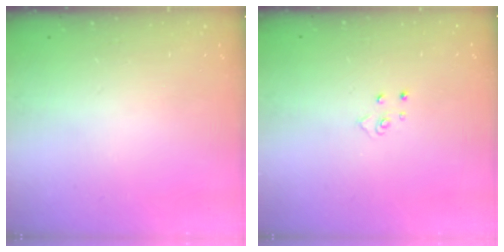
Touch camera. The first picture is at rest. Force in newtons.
{"total": 4.3, "press": 4.3, "slide": 0.4}